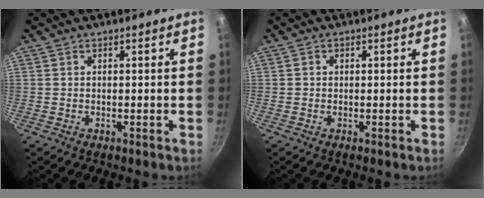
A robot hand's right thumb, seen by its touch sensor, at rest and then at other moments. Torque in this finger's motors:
{"motor_torque": [-0.12, -0.03, 0.13, -0.12, -0.07]}